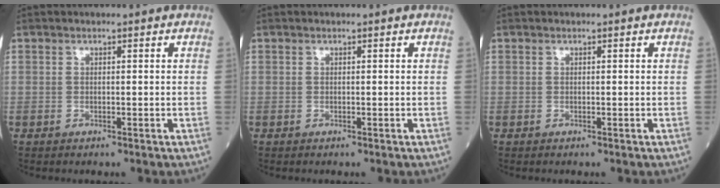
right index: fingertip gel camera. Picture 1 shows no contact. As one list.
[{"total": 0.0}, {"total": 0.0}]